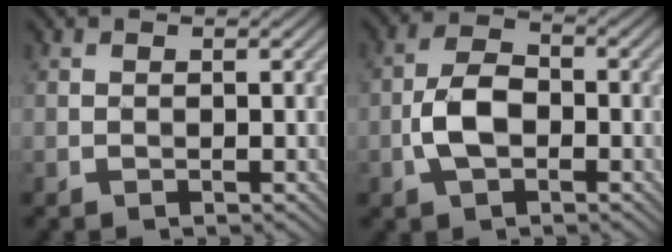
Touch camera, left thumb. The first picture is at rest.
{"total": 5.4, "force": [-1.5, 3.2, 4.1], "torque": [-0.092, 0.004, -0.032]}